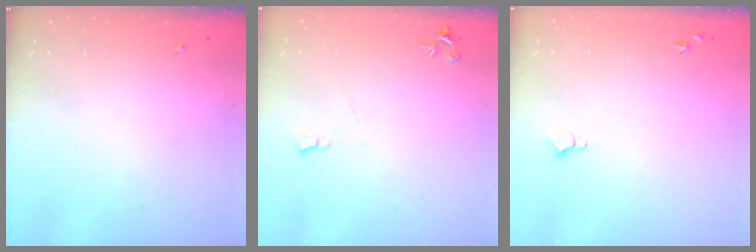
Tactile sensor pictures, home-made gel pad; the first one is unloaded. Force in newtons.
{"total": 5.9, "press": 5.8, "slide": 1.0}
{"total": 4.1, "press": 4.0, "slide": 0.5}